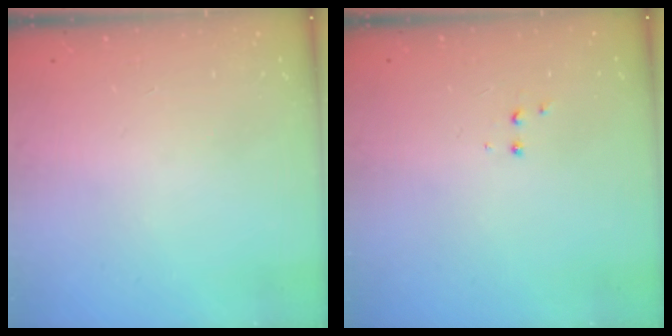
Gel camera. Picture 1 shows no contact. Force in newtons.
{"total": 3.4, "press": 3.3, "slide": 0.6}